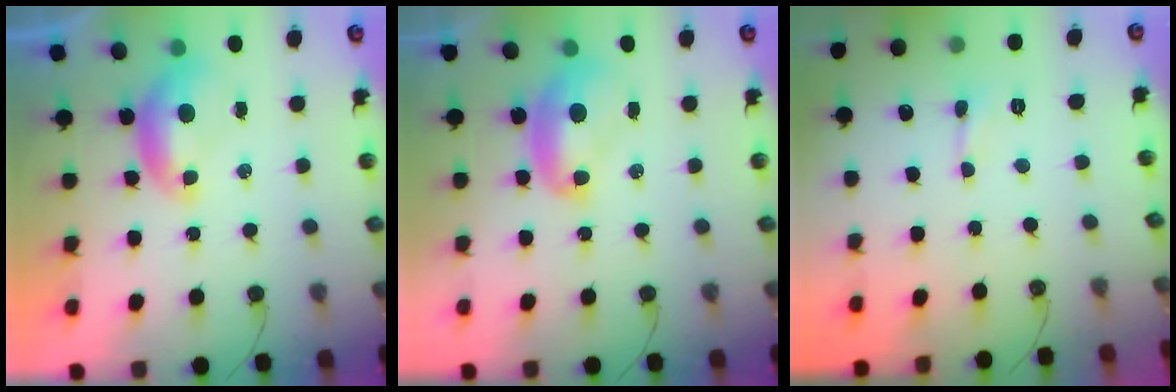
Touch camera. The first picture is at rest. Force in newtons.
{"total": 2.4, "press": 2.4, "slide": 0.3}
{"total": 0.6, "press": 0.5, "slide": 0.3}